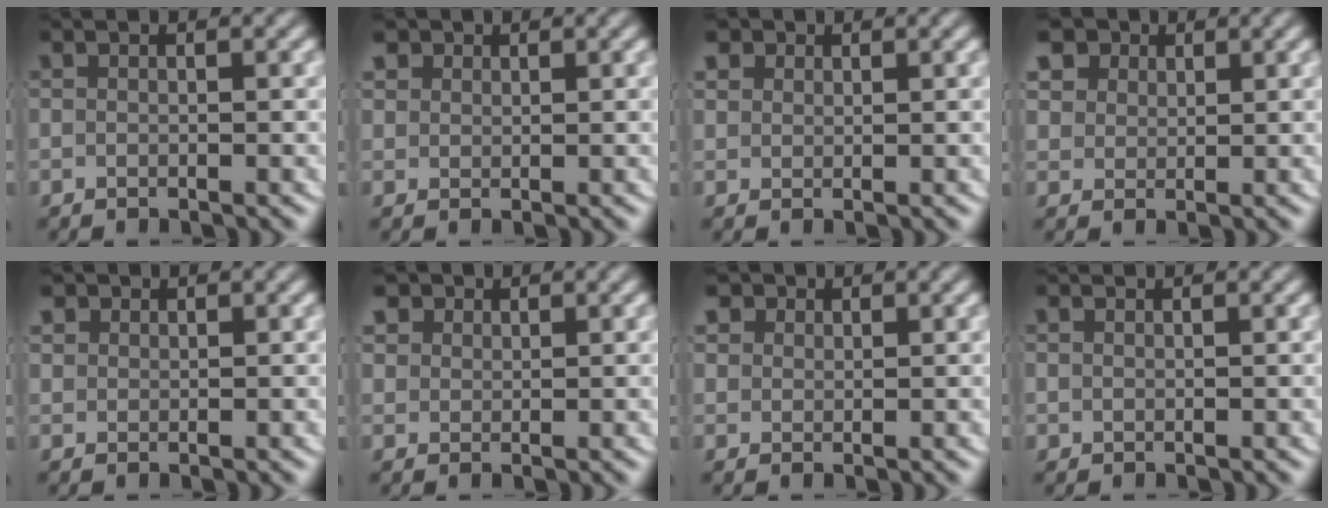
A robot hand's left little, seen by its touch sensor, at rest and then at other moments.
{"total": 1.9, "force": [1.3, 1.3, 0.6], "torque": [-0.023, -0.006, 0.031]}
{"total": 2.1, "force": [1.3, 1.5, 0.7], "torque": [-0.026, -0.006, 0.030]}
{"total": 6.0, "force": [3.2, 4.4, 2.6], "torque": [-0.058, -0.002, 0.054]}
{"total": 1.3, "force": [1.0, 0.8, 0.4], "torque": [-0.016, -0.005, 0.026]}
{"total": 3.0, "force": [1.8, 2.1, 1.0], "torque": [-0.033, -0.006, 0.038]}
{"total": 2.9, "force": [1.8, 2.1, 1.0], "torque": [-0.033, -0.007, 0.036]}
{"total": 0.6, "force": [0.6, 0.1, 0.0], "torque": [0.004, -0.004, 0.018]}